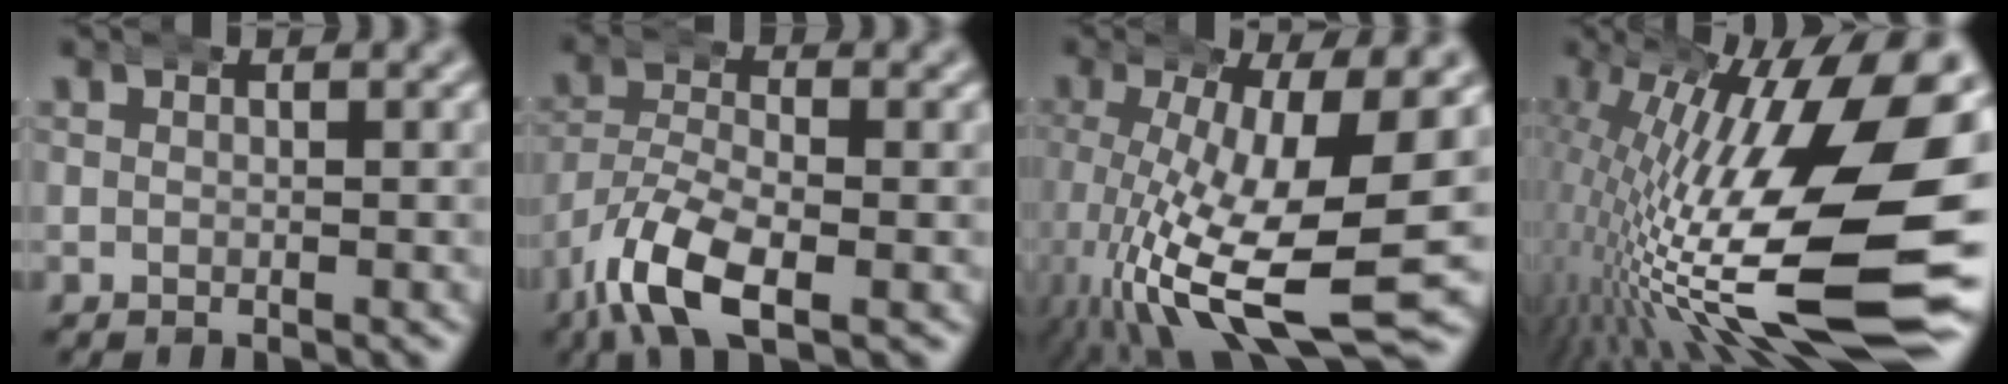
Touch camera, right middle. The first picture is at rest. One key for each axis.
{"total": 6.0, "fx": -3.3, "fy": 2.5, "fz": 4.4, "tx": -0.104, "ty": -0.025, "tz": -0.051}
{"total": 12.3, "fx": -3.8, "fy": 4.0, "fz": 11.0, "tx": -0.191, "ty": -0.047, "tz": -0.038}
{"total": 18.3, "fx": -3.2, "fy": 6.1, "fz": 17.0, "tx": -0.239, "ty": -0.021, "tz": -0.031}